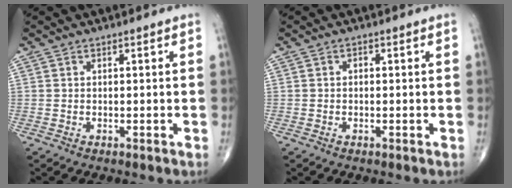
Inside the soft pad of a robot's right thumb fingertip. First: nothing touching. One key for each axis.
{"total": 0.6, "fx": -0.1, "fy": 0.4, "fz": 0.4, "tx": -0.003, "ty": 0.002, "tz": -0.007}